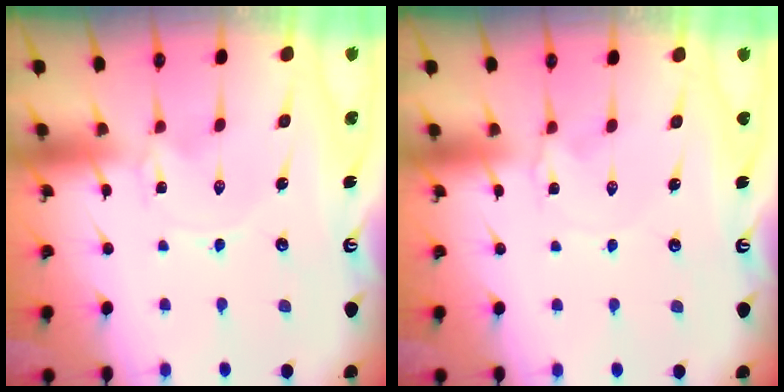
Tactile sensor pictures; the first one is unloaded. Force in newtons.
{"total": 0.0}